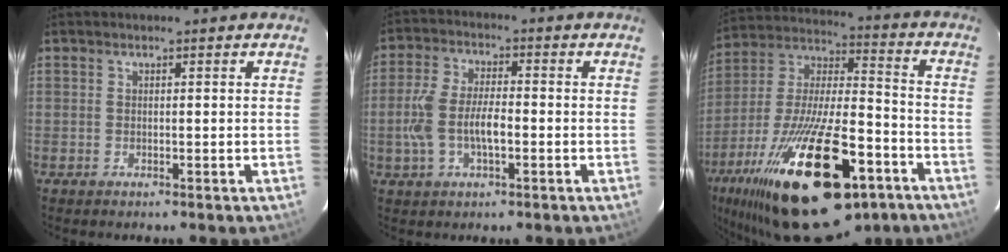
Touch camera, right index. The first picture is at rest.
{"total": 8.6, "force": [-1.9, 3.7, 7.5], "torque": [-0.159, 0.004, -0.034]}
{"total": 32.3, "force": [-18.3, 11.9, 23.8], "torque": [-0.452, -0.034, -0.290]}